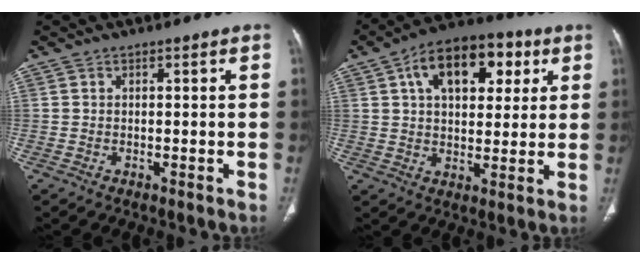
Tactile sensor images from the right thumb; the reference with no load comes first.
{"total": 16.2, "force": [6.0, 9.3, 11.8], "torque": [-0.142, 0.006, 0.090]}